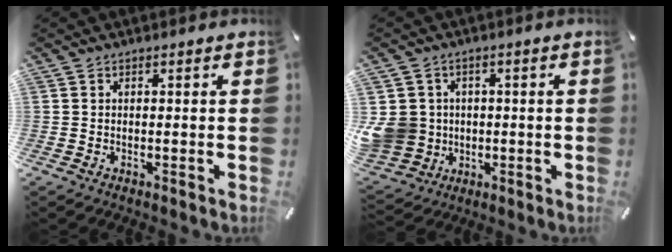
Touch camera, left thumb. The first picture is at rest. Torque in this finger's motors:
{"motor_torque": [2.05, 2.96, 0.97, -0.27, 0.44]}